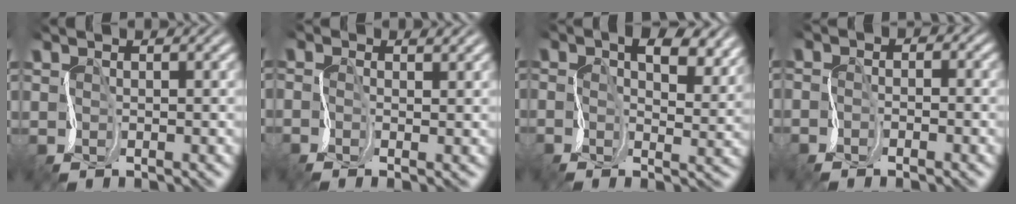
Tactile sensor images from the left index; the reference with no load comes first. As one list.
[{"total": 2.1, "force": [-0.5, 0.9, 1.9], "torque": [-0.014, -0.003, -0.005]}, {"total": 7.8, "force": [3.4, 3.5, 6.1], "torque": [-0.106, 0.010, 0.045]}, {"total": 1.6, "force": [-1.2, 0.7, 0.9], "torque": [-0.015, -0.001, -0.020]}]